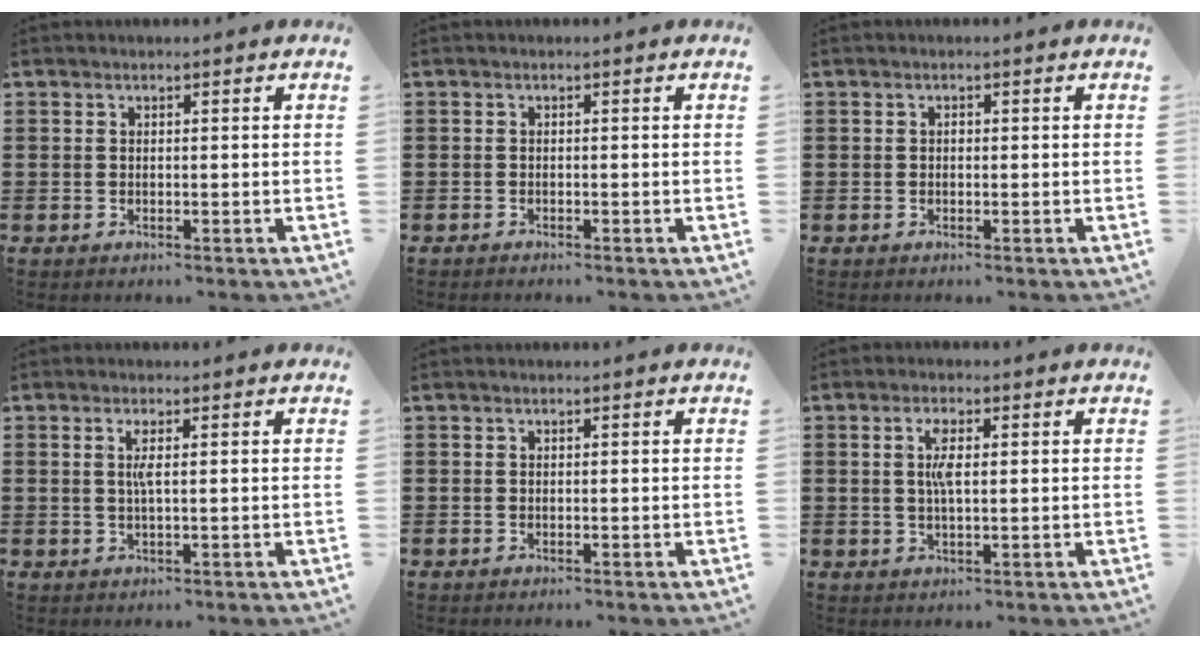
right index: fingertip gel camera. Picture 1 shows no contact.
{"total": 0.6, "force": [-0.6, 0.1, -0.1], "torque": [0.000, -0.003, -0.013]}
{"total": 0.5, "force": [-0.1, 0.3, 0.4], "torque": [-0.010, -0.002, -0.002]}
{"total": 2.1, "force": [0.4, 0.1, 2.0], "torque": [-0.043, -0.003, 0.006]}
{"total": 0.0}
{"total": 3.5, "force": [0.6, 1.1, 3.2], "torque": [-0.066, 0.005, 0.008]}